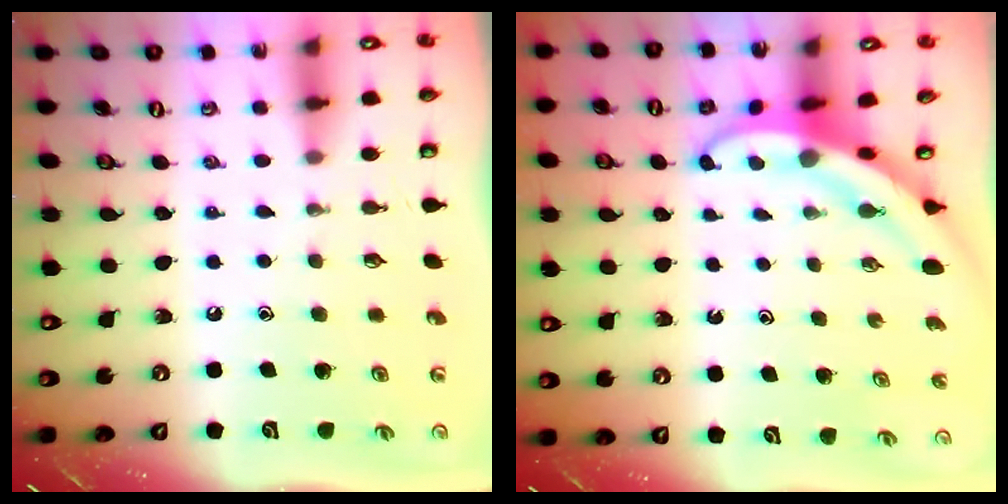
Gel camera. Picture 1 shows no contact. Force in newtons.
{"total": 3.9, "press": 3.9, "slide": 0.6}